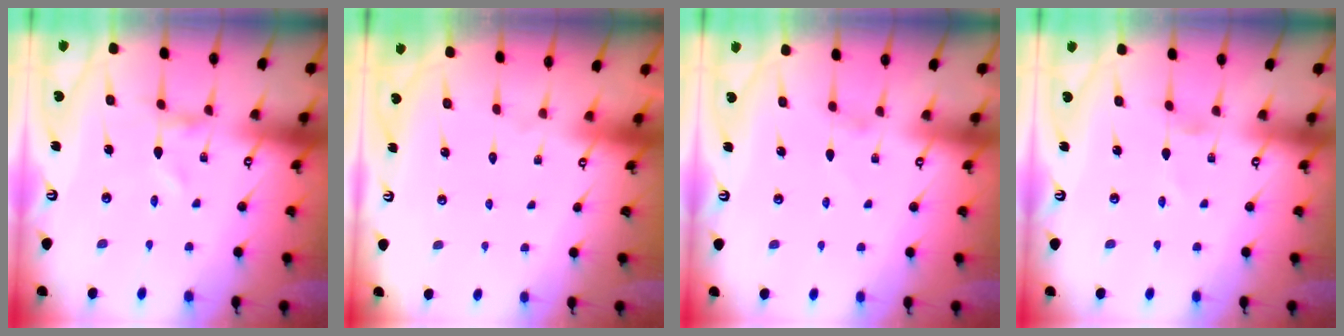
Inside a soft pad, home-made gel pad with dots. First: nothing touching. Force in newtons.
{"total": 1.6, "press": 1.6, "slide": 0.1}
{"total": 0.8, "press": 0.8, "slide": 0.3}
{"total": 0.0}